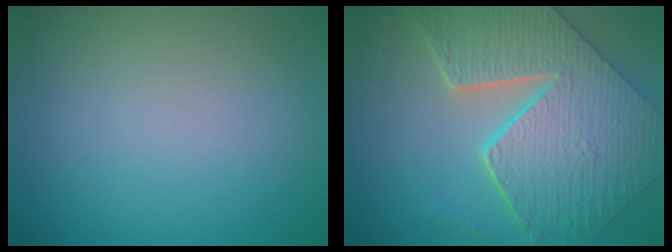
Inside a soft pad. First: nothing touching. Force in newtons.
{"total": 9.2, "press": 6.8, "slide": 6.2}